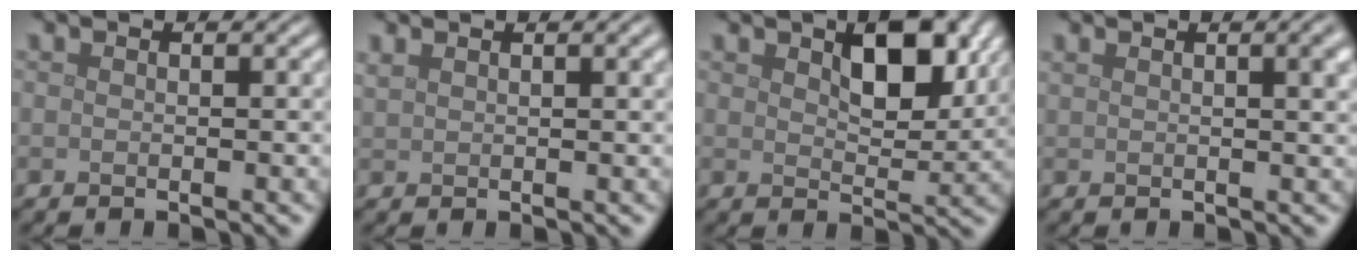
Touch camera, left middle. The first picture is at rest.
{"total": 3.1, "force": [2.0, 1.1, 2.0], "torque": [-0.030, 0.007, 0.038]}
{"total": 6.2, "force": [2.6, 3.1, 4.8], "torque": [-0.080, -0.006, 0.044]}
{"total": 5.4, "force": [2.3, 2.4, 4.2], "torque": [-0.028, 0.026, 0.013]}